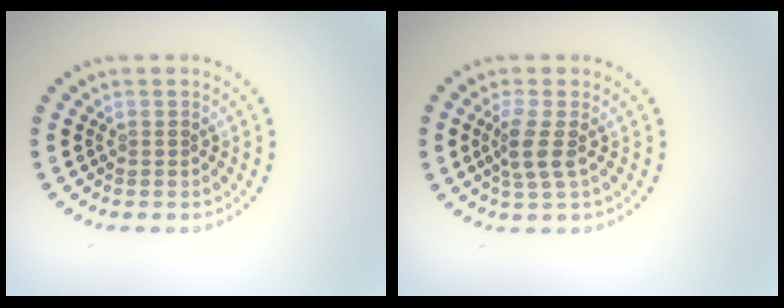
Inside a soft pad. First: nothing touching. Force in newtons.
{"total": 2.5, "press": 1.9, "slide": 1.6}